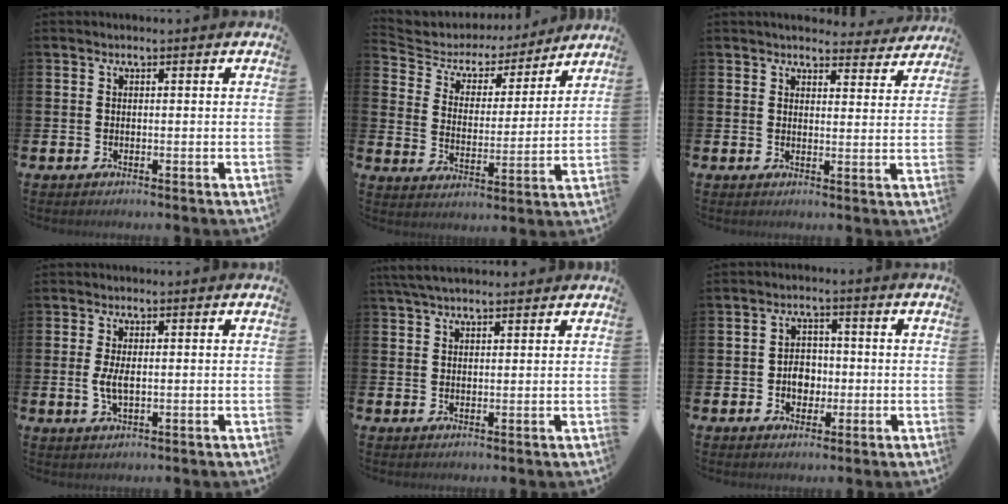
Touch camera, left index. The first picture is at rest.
{"total": 5.3, "force": [4.7, 2.4, 0.7], "torque": [-0.039, -0.039, 0.073]}
{"total": 4.2, "force": [4.1, 1.0, 0.3], "torque": [0.003, -0.030, 0.068]}
{"total": 2.7, "force": [0.1, 1.1, 2.5], "torque": [-0.044, 0.002, 0.000]}
{"total": 3.9, "force": [3.5, 1.0, 1.5], "torque": [-0.032, -0.007, 0.064]}
{"total": 3.7, "force": [-0.6, 2.9, 2.2], "torque": [-0.028, 0.000, -0.019]}